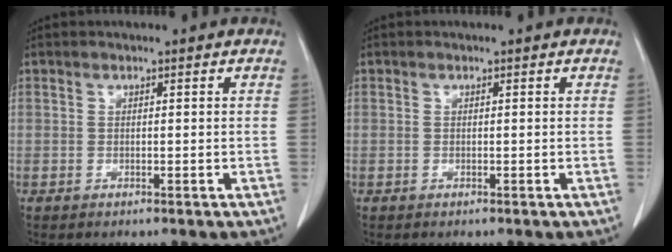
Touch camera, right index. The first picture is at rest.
{"total": 0.0}